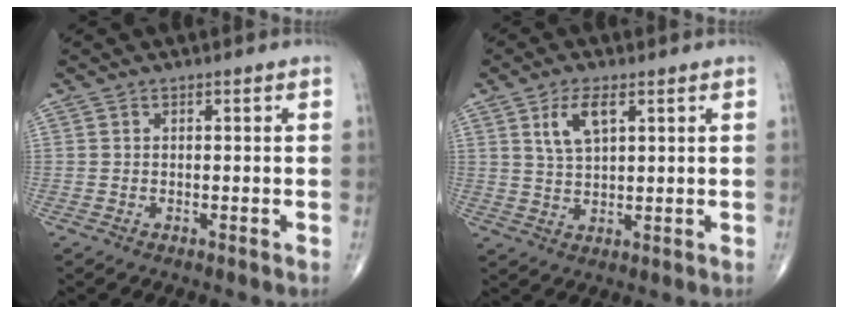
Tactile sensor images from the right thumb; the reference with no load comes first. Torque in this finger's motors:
{"motor_torque": [-0.69, 1.03, 0.57, 0.46, 0.01]}